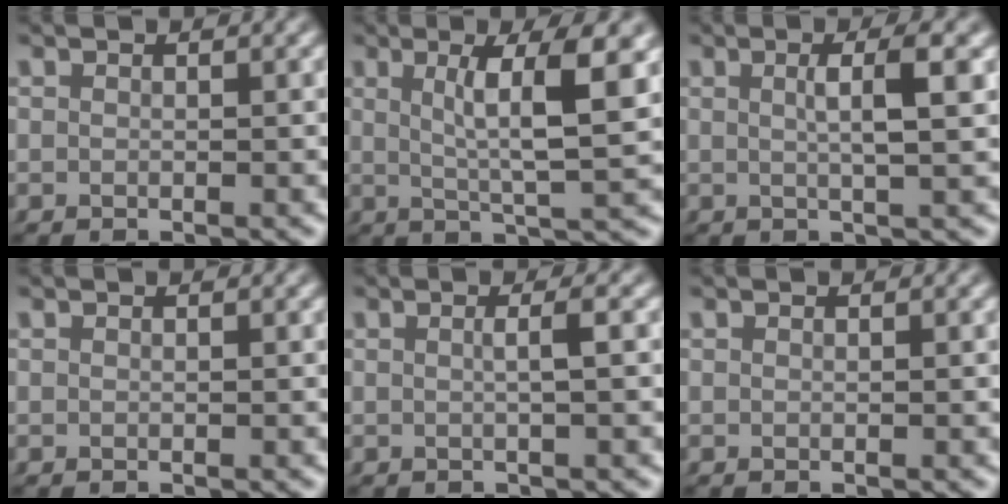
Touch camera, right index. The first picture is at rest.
{"total": 5.2, "force": [1.7, 0.1, 4.9], "torque": [-0.077, 0.003, 0.026]}
{"total": 2.9, "force": [1.0, -0.4, 2.7], "torque": [-0.041, 0.005, 0.016]}
{"total": 0.0}
{"total": 1.5, "force": [0.0, -0.1, 1.5], "torque": [-0.023, 0.005, -0.003]}
{"total": 0.0}